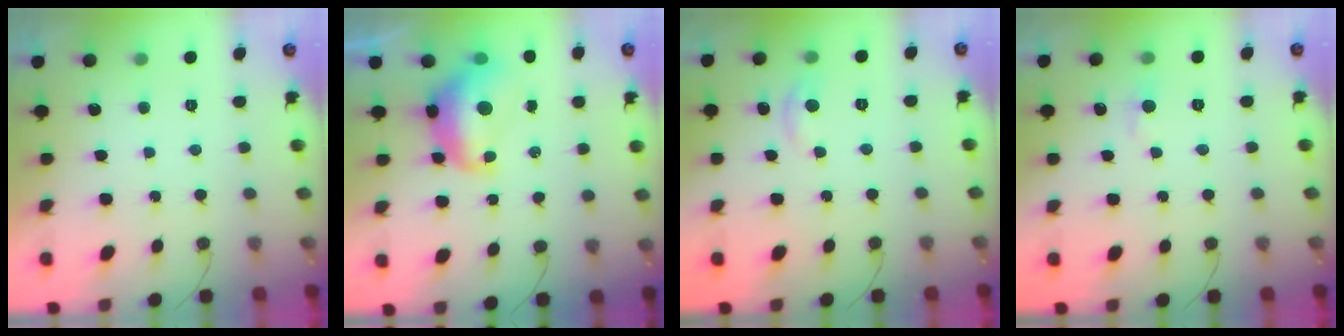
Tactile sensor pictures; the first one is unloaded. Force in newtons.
{"total": 12.7, "press": 12.7, "slide": 1.1}
{"total": 3.2, "press": 3.2, "slide": 0.4}
{"total": 3.9, "press": 3.9, "slide": 0.5}